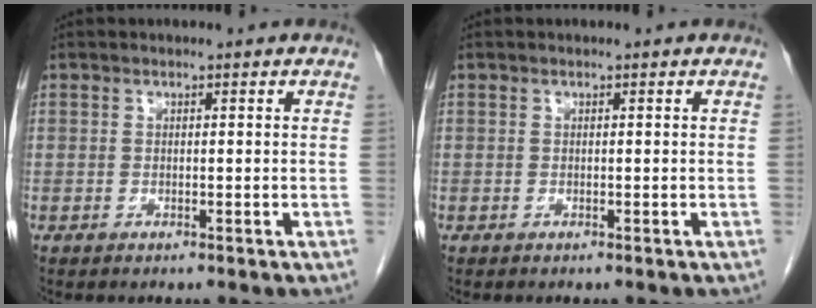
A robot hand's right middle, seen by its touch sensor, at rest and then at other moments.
{"total": 0.0}